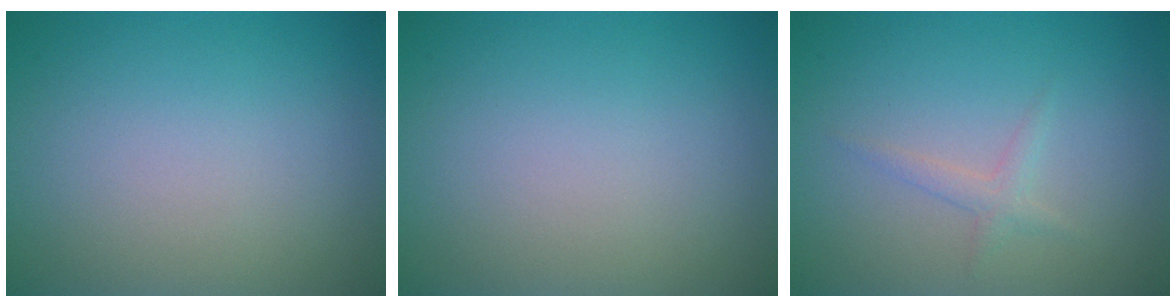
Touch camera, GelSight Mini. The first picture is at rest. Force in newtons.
{"total": 0.0}
{"total": 1.2, "press": 1.2, "slide": 0.1}